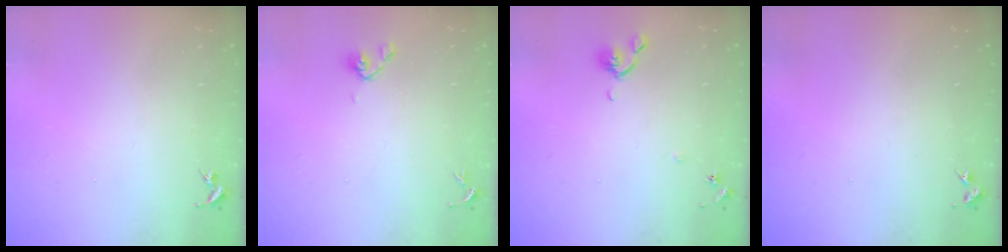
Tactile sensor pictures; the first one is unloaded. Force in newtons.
{"total": 5.9, "press": 5.4, "slide": 2.4}
{"total": 6.2, "press": 6.2, "slide": 0.8}
{"total": 4.3, "press": 4.3, "slide": 0.6}